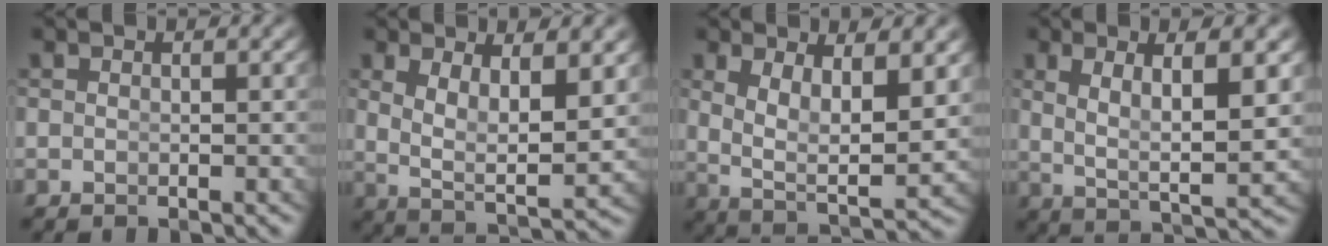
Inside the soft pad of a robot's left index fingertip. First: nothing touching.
{"total": 5.6, "force": [1.0, 2.6, 4.9], "torque": [-0.095, -0.029, 0.030]}
{"total": 6.2, "force": [0.9, 3.1, 5.3], "torque": [-0.106, -0.031, 0.028]}
{"total": 5.6, "force": [1.5, 1.4, 5.2], "torque": [-0.088, -0.012, 0.037]}